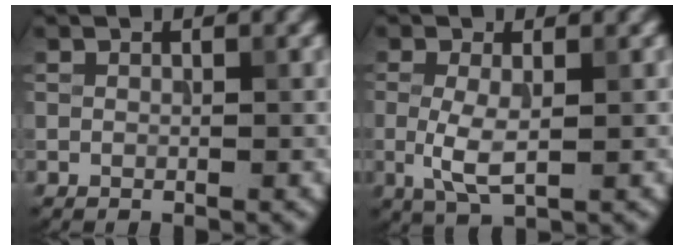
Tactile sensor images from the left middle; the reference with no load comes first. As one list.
[{"total": 2.9, "force": [-0.2, 0.8, 2.8], "torque": [-0.066, -0.002, 0.000]}]